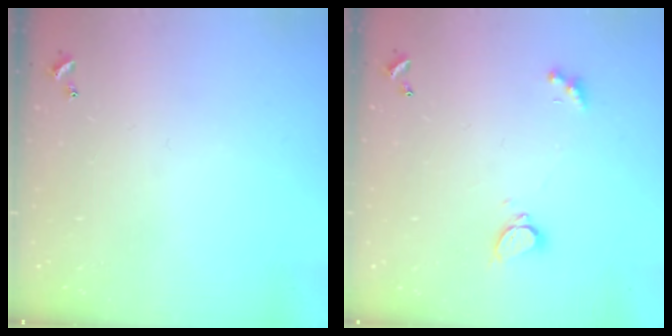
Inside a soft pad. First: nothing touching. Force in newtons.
{"total": 2.3, "press": 2.2, "slide": 0.7}